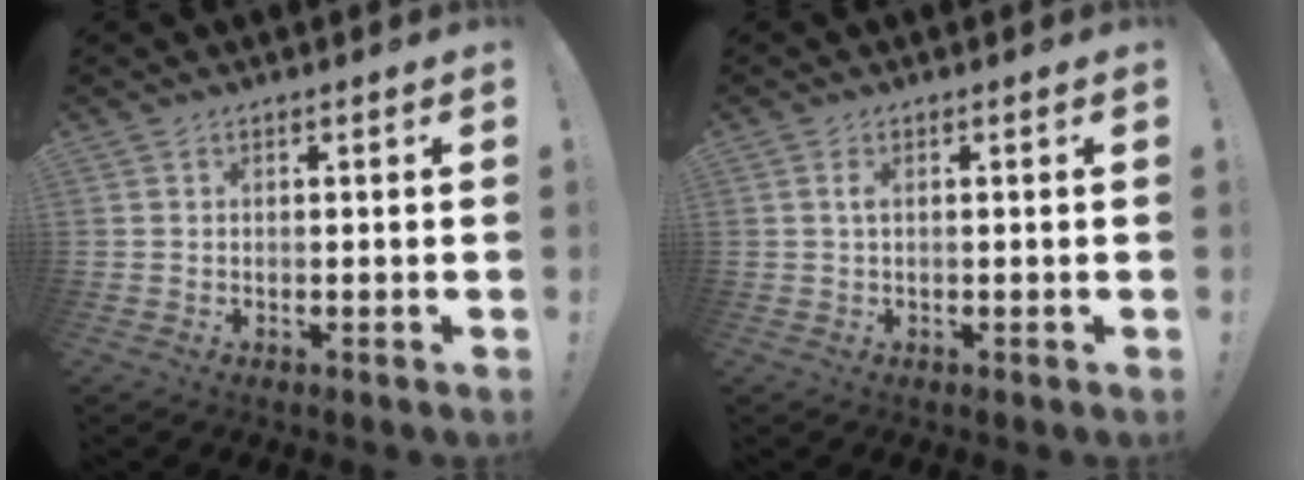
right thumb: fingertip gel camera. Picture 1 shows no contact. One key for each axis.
{"total": 1.3, "fx": 0.1, "fy": 0.2, "fz": 1.3, "tx": -0.023, "ty": 0.001, "tz": 0.000}